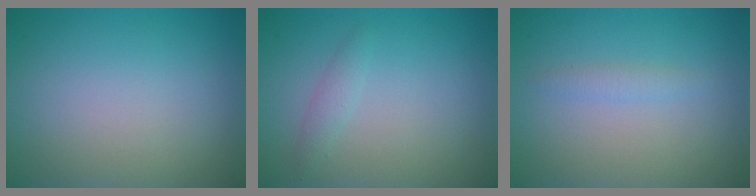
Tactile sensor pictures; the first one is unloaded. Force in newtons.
{"total": 1.1, "press": 1.1, "slide": 0.0}
{"total": 1.0, "press": 1.0, "slide": 0.0}